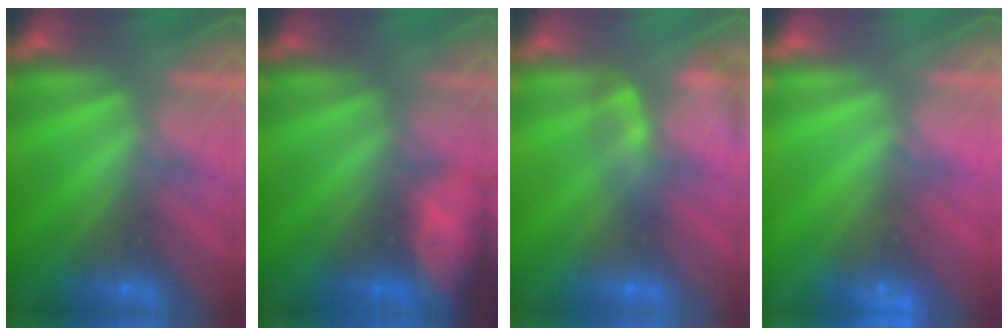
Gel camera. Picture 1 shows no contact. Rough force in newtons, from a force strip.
{"total": 6.4}
{"total": 2.4}
{"total": 4.7}